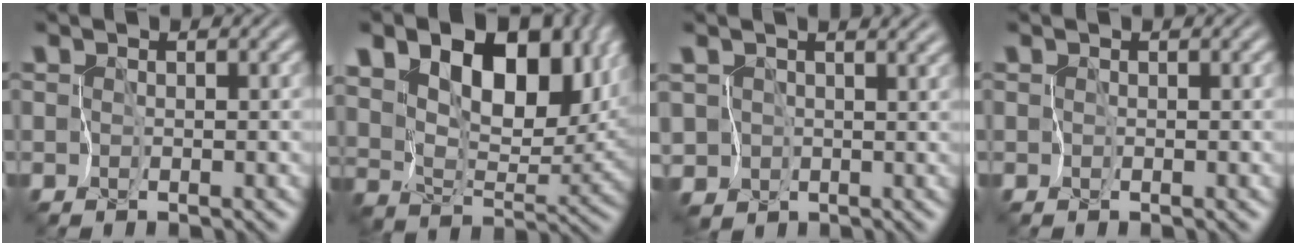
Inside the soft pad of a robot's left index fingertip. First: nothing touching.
{"total": 13.7, "force": [6.3, 7.9, 9.3], "torque": [-0.169, 0.012, 0.115]}
{"total": 3.0, "force": [0.9, 2.5, 1.2], "torque": [-0.035, 0.009, 0.006]}
{"total": 0.0}